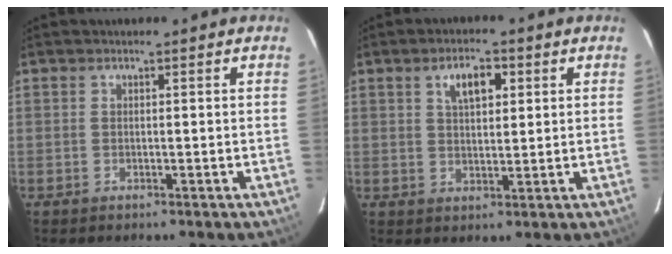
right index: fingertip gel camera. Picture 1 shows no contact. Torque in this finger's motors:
{"motor_torque": [0.15, 0.07, 0.16, 0.06]}